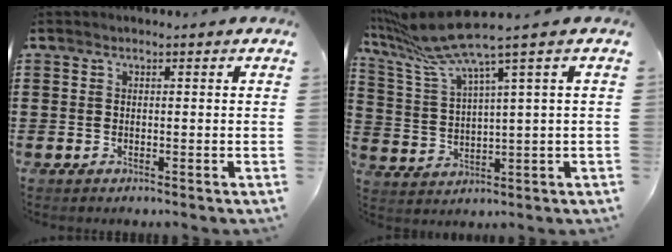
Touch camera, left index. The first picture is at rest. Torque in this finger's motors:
{"motor_torque": [1.23, -0.92, 0.38, 0.18]}